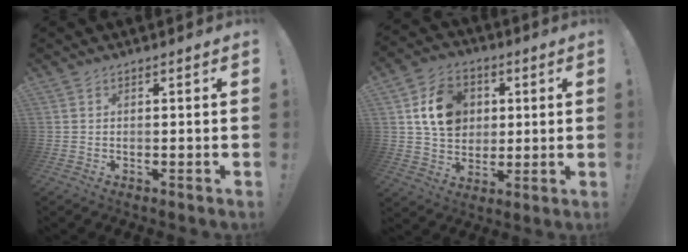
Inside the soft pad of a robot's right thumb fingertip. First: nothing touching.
{"total": 14.7, "force": [3.7, 12.0, 7.7], "torque": [-0.098, -0.004, 0.077]}